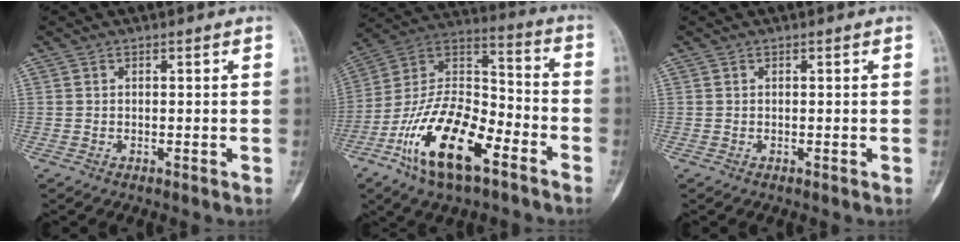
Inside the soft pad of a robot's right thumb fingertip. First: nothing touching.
{"total": 20.9, "force": [-10.8, 9.0, 15.4], "torque": [-0.277, 0.071, -0.198]}
{"total": 0.0}